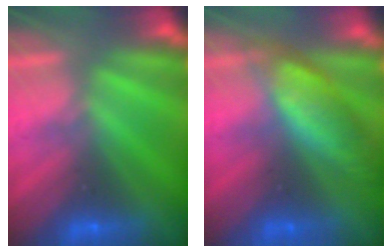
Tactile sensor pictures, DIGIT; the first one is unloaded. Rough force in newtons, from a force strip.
{"total": 7.4}